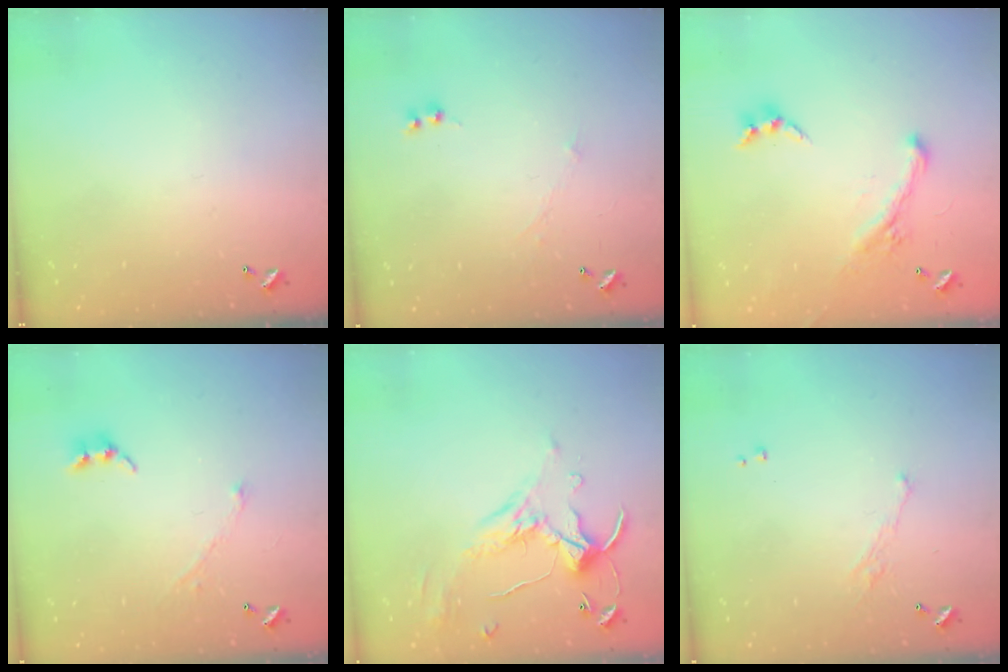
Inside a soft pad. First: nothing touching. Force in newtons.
{"total": 0.0}
{"total": 1.9, "press": 1.3, "slide": 1.4}
{"total": 2.9, "press": 2.9, "slide": 0.4}
{"total": 1.1, "press": 0.5, "slide": 1.0}
{"total": 1.9, "press": 1.7, "slide": 0.8}